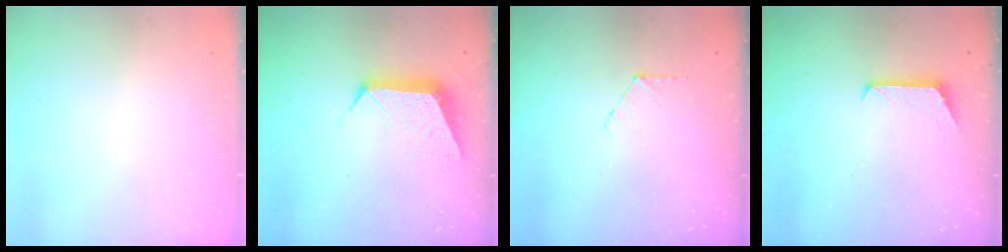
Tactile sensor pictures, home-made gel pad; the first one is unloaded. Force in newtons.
{"total": 10.0, "press": 10.0, "slide": 0.5}
{"total": 5.6, "press": 5.6, "slide": 0.6}
{"total": 6.2, "press": 6.2, "slide": 0.5}